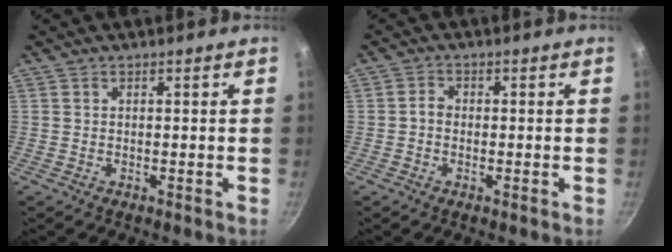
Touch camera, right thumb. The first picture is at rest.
{"total": 1.7, "force": [-0.4, 1.3, 1.0], "torque": [-0.017, 0.011, -0.011]}